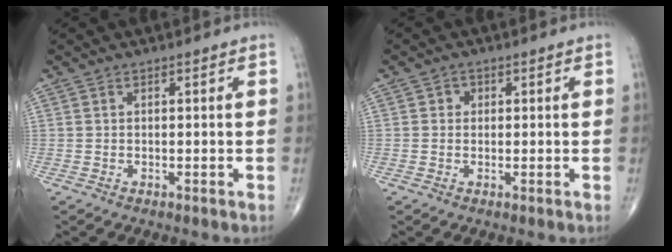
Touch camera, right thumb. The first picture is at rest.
{"total": 1.4, "force": [0.2, 1.3, 0.4], "torque": [0.001, 0.003, -0.001]}